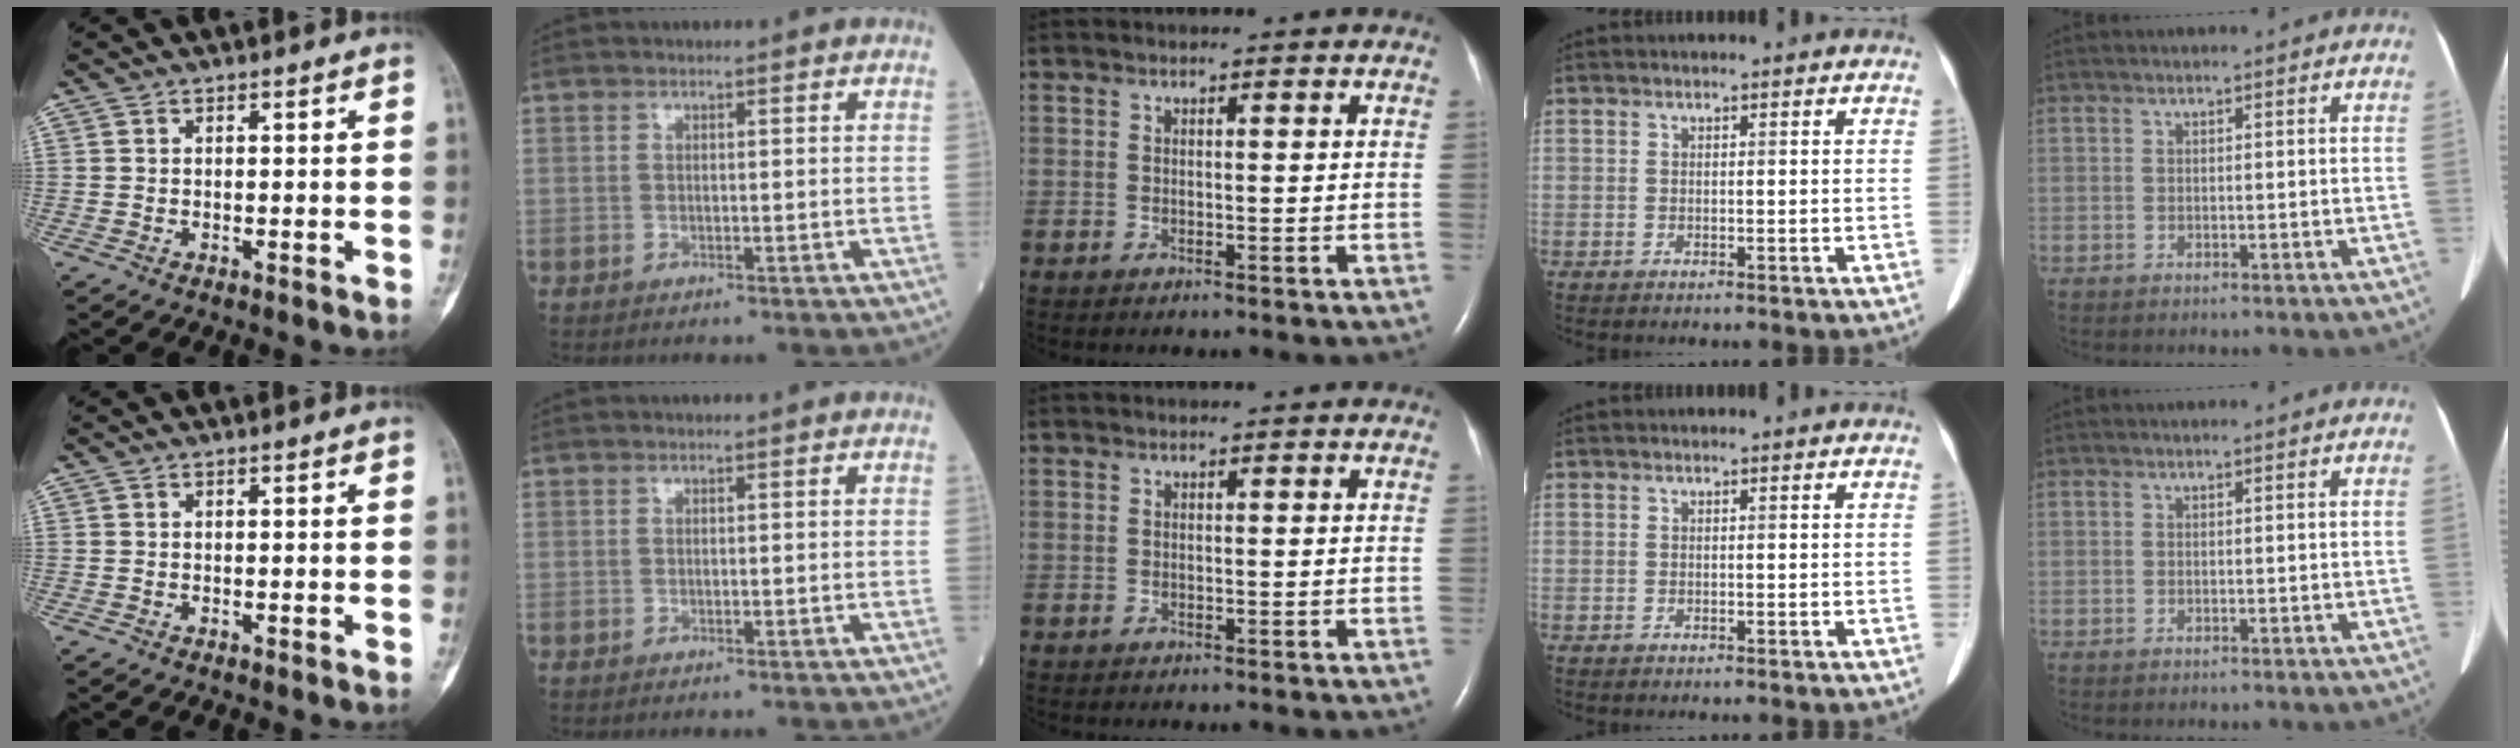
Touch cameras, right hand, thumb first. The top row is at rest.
{}